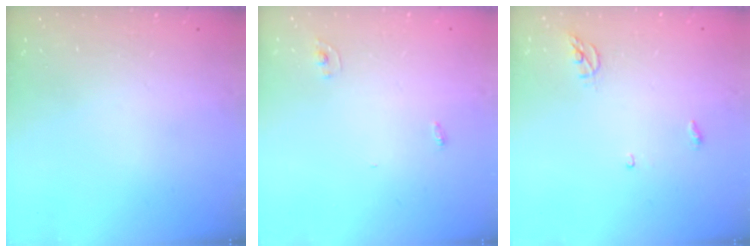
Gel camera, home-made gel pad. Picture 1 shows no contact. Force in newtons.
{"total": 2.4, "press": 2.4, "slide": 0.2}
{"total": 3.5, "press": 3.5, "slide": 0.2}